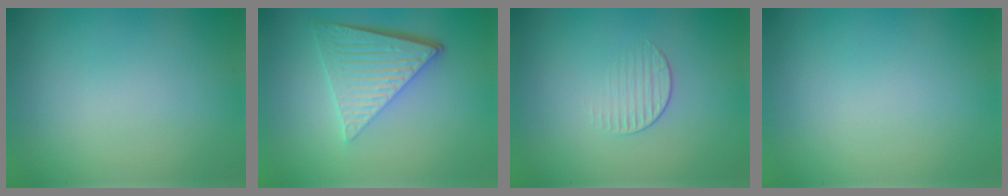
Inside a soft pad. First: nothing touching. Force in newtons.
{"total": 6.5, "press": 4.4, "slide": 4.8}
{"total": 1.2, "press": 0.4, "slide": 1.2}
{"total": 0.0}